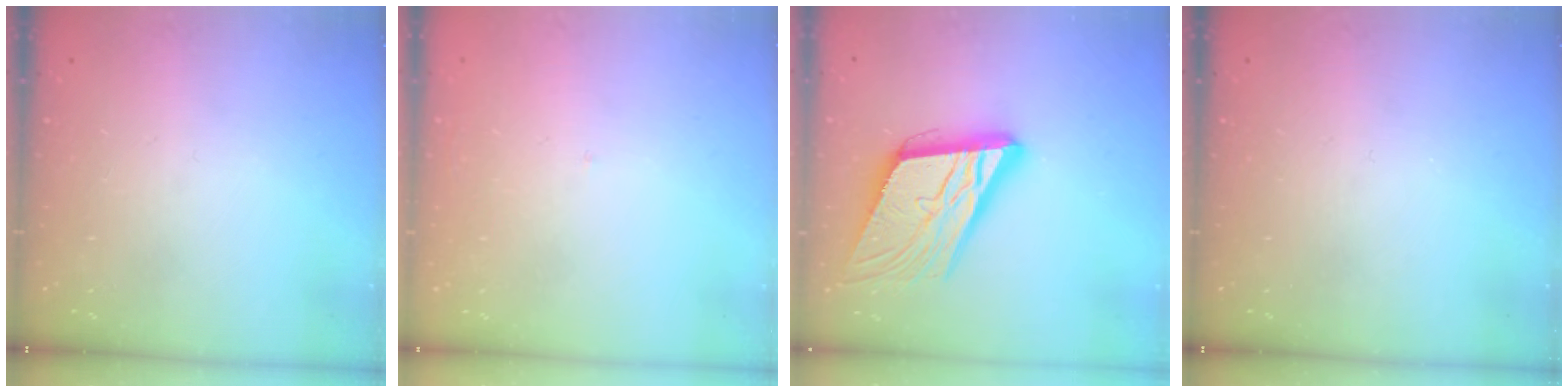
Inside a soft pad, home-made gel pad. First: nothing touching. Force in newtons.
{"total": 1.7, "press": 1.6, "slide": 0.1}
{"total": 17.9, "press": 17.6, "slide": 3.3}
{"total": 0.0}